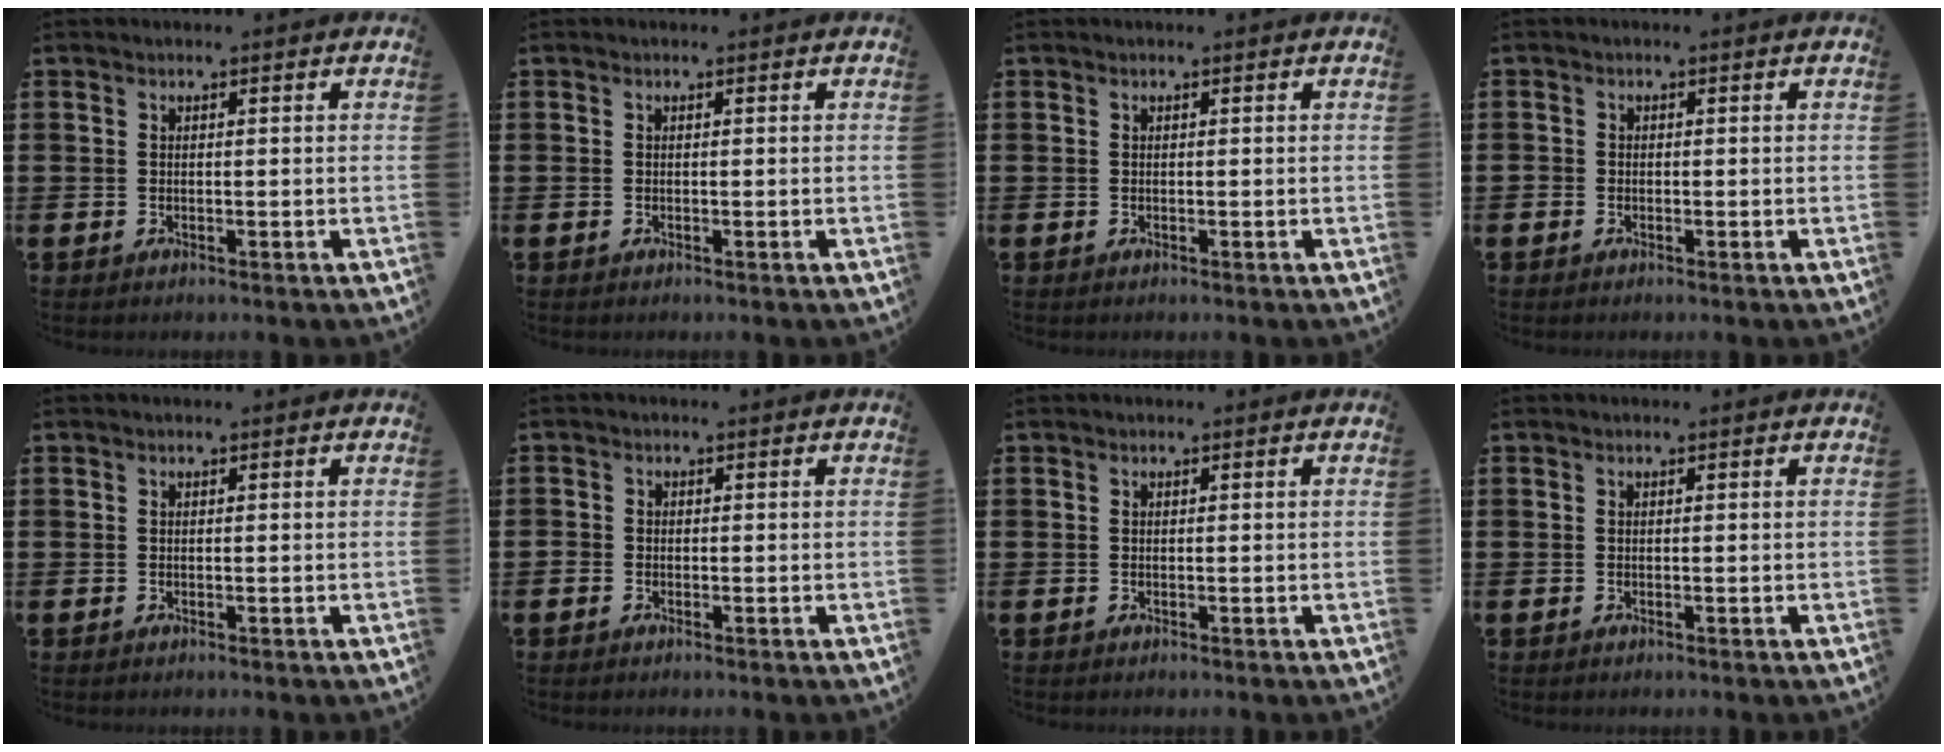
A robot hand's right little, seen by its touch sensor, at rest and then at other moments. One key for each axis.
{"total": 0.0}
{"total": 0.0}
{"total": 0.6, "fx": -0.4, "fy": 0.5, "fz": 0.1, "tx": -0.003, "ty": 0.004, "tz": -0.009}
{"total": 0.0}
{"total": 0.9, "fx": -0.5, "fy": 0.7, "fz": 0.2, "tx": 0.004, "ty": 0.000, "tz": -0.013}
{"total": 0.0}
{"total": 0.0}